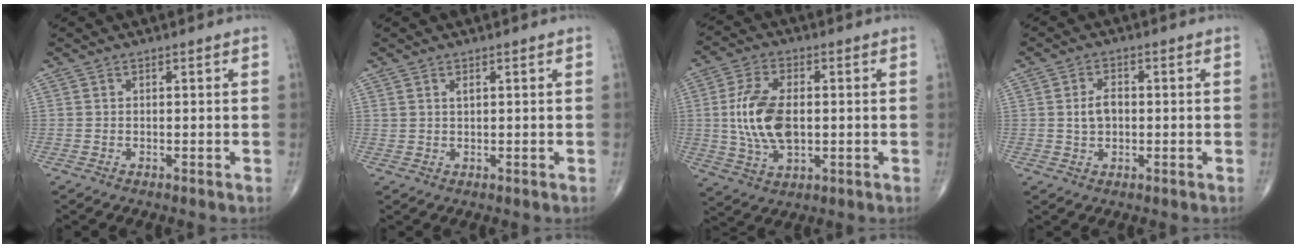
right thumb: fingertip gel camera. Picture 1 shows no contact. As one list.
[{"total": 1.1, "force": [0.6, 0.4, 0.7], "torque": [-0.012, 0.000, 0.015]}, {"total": 12.4, "force": [0.2, 6.8, 10.4], "torque": [-0.208, 0.000, 0.009]}, {"total": 3.9, "force": [0.0, 2.6, 2.9], "torque": [-0.048, 0.008, 0.000]}]